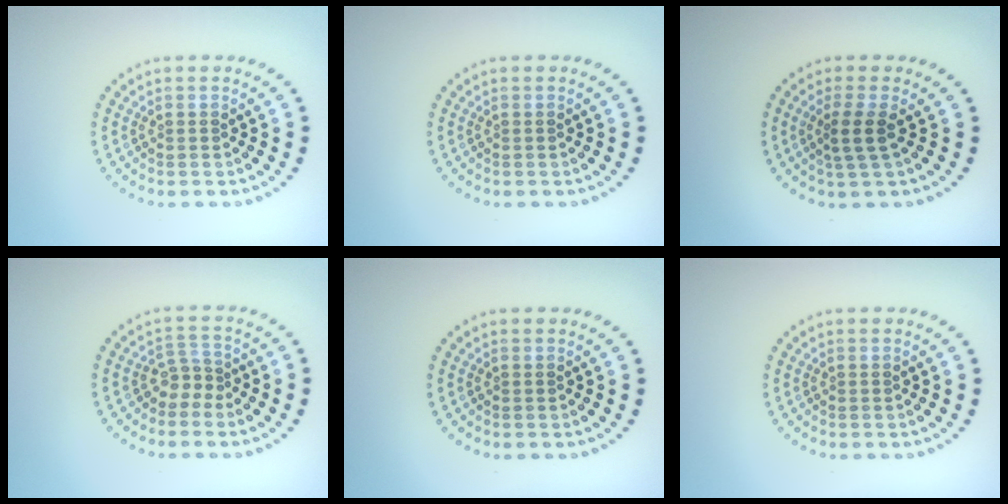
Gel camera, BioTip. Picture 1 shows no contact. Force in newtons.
{"total": 0.0}
{"total": 2.2, "press": 1.8, "slide": 1.3}
{"total": 1.9, "press": 1.2, "slide": 1.4}
{"total": 0.0}
{"total": 0.0}